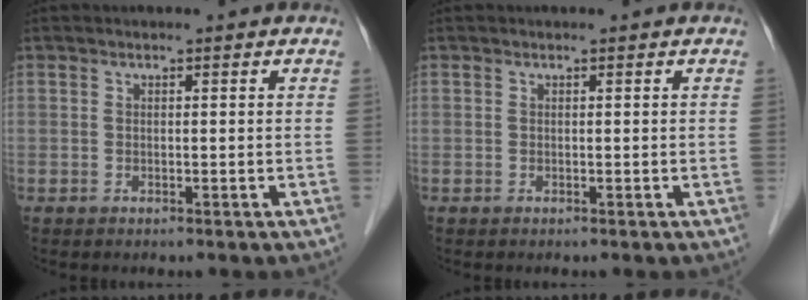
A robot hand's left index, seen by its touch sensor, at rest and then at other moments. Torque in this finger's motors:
{"motor_torque": [0.01, 0.00, -0.01, -0.01]}